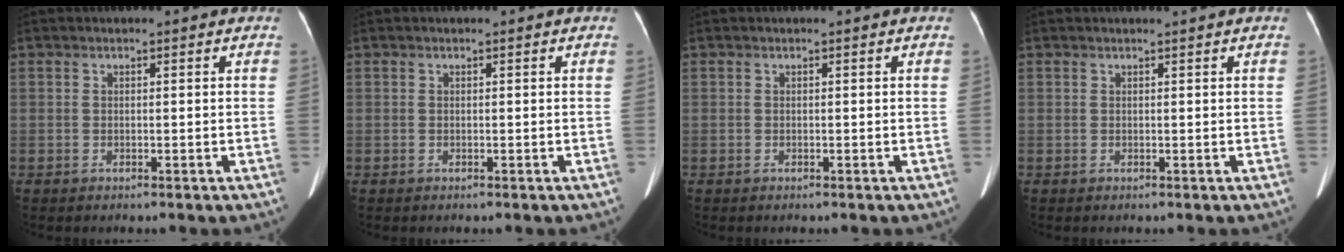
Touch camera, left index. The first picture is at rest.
{"total": 0.0}
{"total": 0.0}
{"total": 0.6, "force": [0.5, -0.1, 0.2], "torque": [-0.007, 0.000, 0.014]}